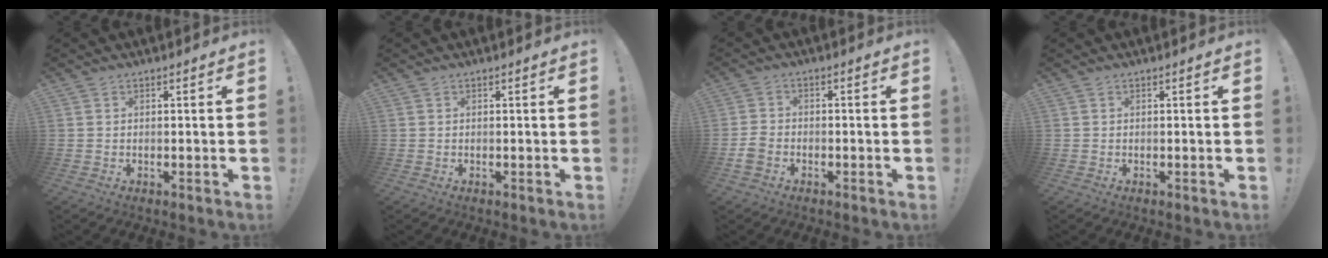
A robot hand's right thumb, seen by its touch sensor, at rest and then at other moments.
{"total": 0.0}
{"total": 4.4, "force": [-2.0, 2.9, 2.6], "torque": [-0.043, 0.005, -0.036]}
{"total": 0.0}